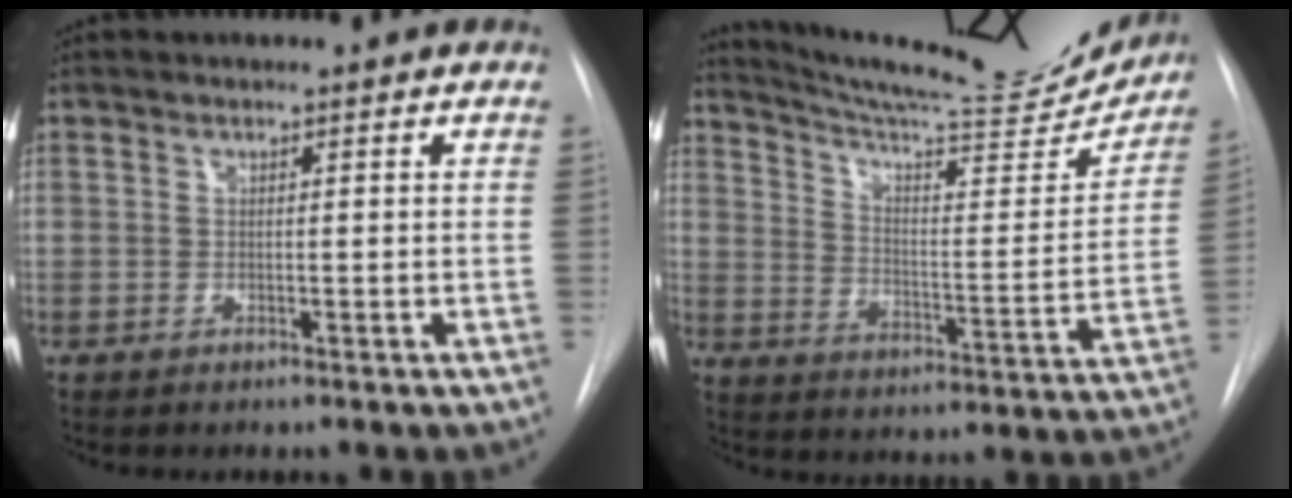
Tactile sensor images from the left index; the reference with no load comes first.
{"total": 23.6, "force": [21.9, 2.6, 8.4], "torque": [-0.130, -0.057, 0.297]}